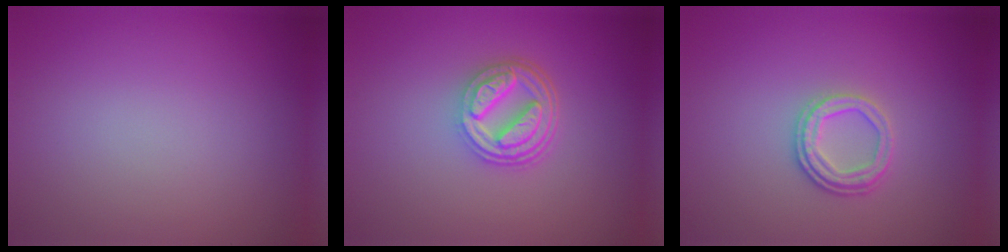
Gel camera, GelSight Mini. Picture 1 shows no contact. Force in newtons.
{"total": 4.8, "press": 3.7, "slide": 3.1}
{"total": 2.6, "press": 2.3, "slide": 1.3}